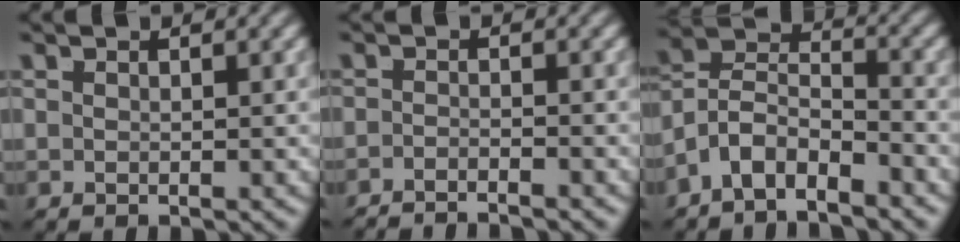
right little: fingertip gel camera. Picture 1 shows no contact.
{"total": 3.0, "force": [-3.0, -0.2, 0.0], "torque": [0.002, -0.014, -0.047]}
{"total": 8.7, "force": [-2.5, 7.5, 3.7], "torque": [-0.103, -0.034, -0.051]}